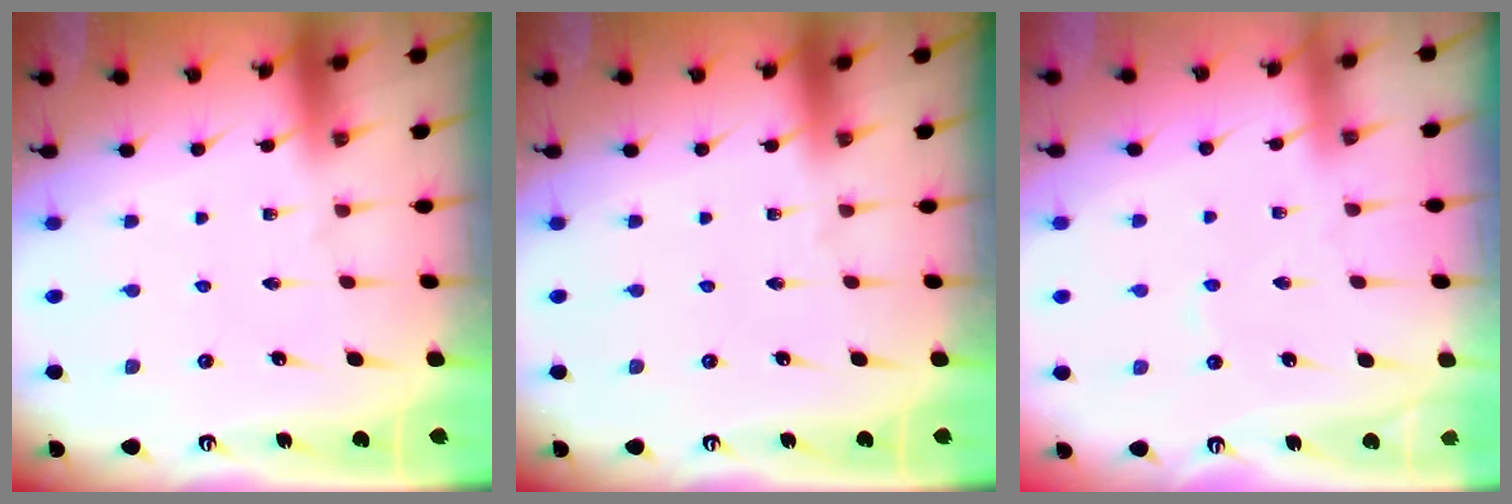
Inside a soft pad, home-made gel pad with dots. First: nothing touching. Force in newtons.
{"total": 0.0}
{"total": 2.0, "press": 2.0, "slide": 0.3}